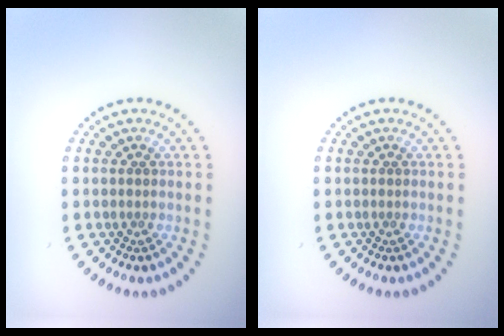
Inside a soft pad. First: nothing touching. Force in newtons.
{"total": 0.0}